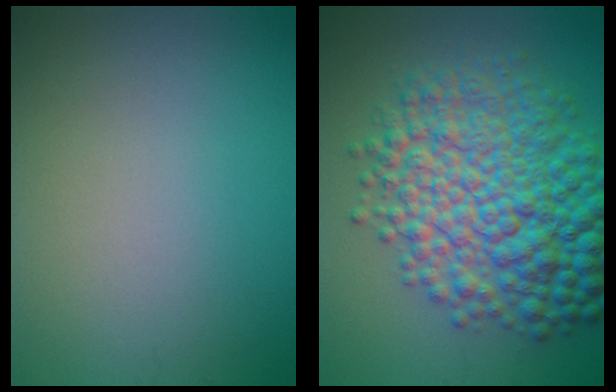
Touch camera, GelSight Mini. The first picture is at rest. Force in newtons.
{"total": 11.0, "press": 11.0, "slide": 0.1}